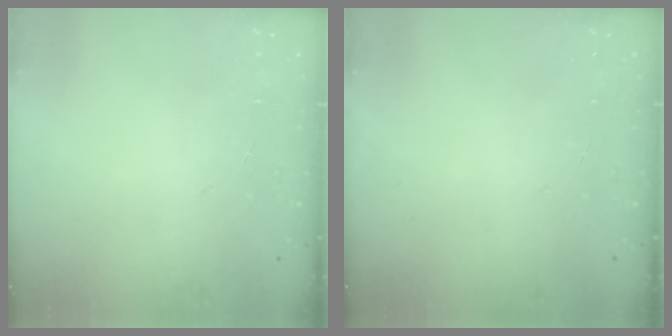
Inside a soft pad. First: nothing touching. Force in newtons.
{"total": 0.0}